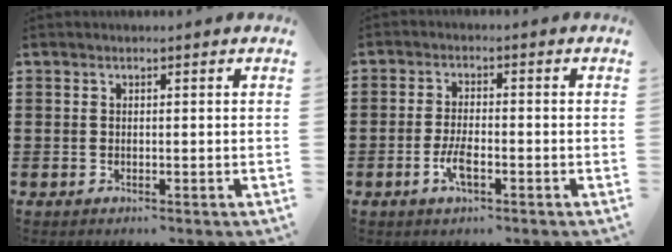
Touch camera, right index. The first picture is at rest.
{"total": 4.0, "force": [-1.7, 1.4, 3.4], "torque": [-0.077, -0.002, -0.036]}